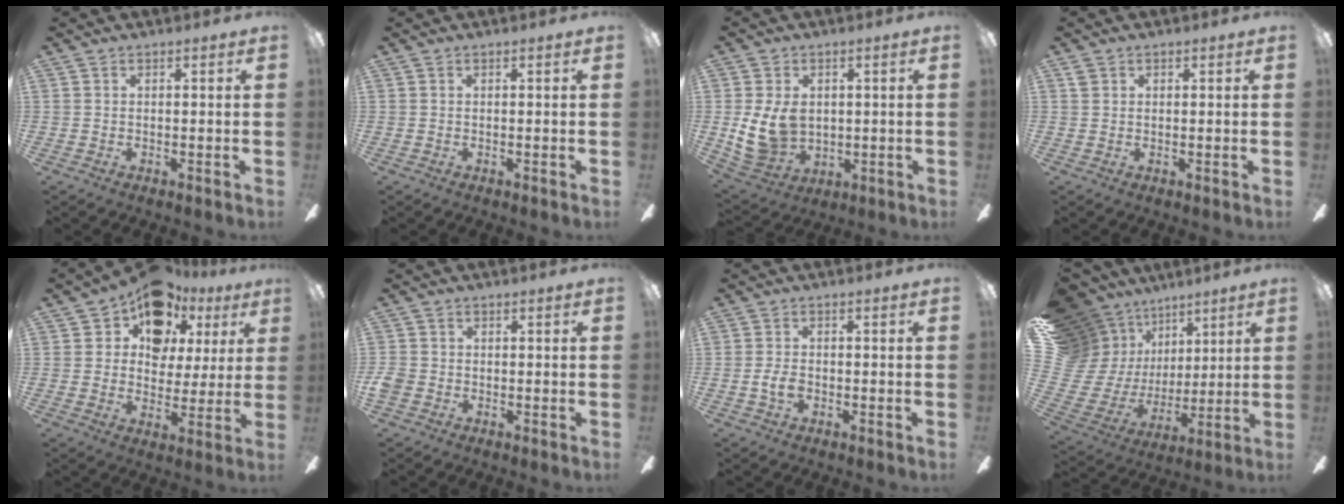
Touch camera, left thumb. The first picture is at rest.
{"total": 0.0}
{"total": 10.7, "force": [1.8, 8.6, 6.2], "torque": [-0.155, -0.011, 0.036]}
{"total": 1.2, "force": [0.6, 1.0, 0.3], "torque": [-0.006, 0.003, 0.011]}
{"total": 13.9, "force": [9.4, 8.8, 5.2], "torque": [-0.097, -0.055, 0.175]}
{"total": 2.8, "force": [-0.9, 2.3, 1.3], "torque": [-0.027, 0.003, -0.017]}
{"total": 3.2, "force": [-0.9, 1.9, 2.4], "torque": [-0.054, 0.004, -0.019]}
{"total": 17.4, "force": [8.2, 14.2, 5.8], "torque": [-0.154, -0.078, 0.182]}